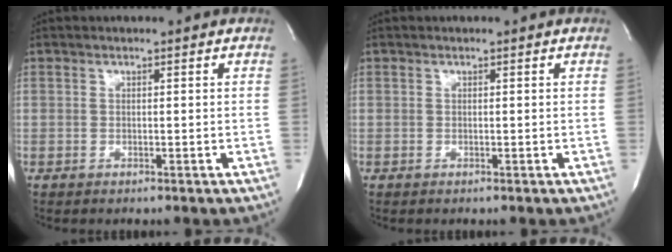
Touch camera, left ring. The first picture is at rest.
{"total": 0.0}